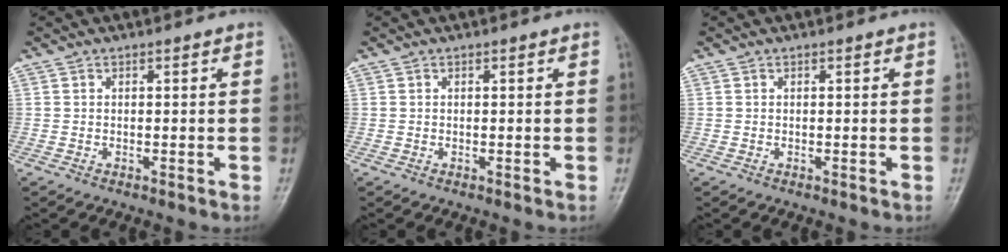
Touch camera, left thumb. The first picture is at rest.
{"total": 0.0}
{"total": 0.0}